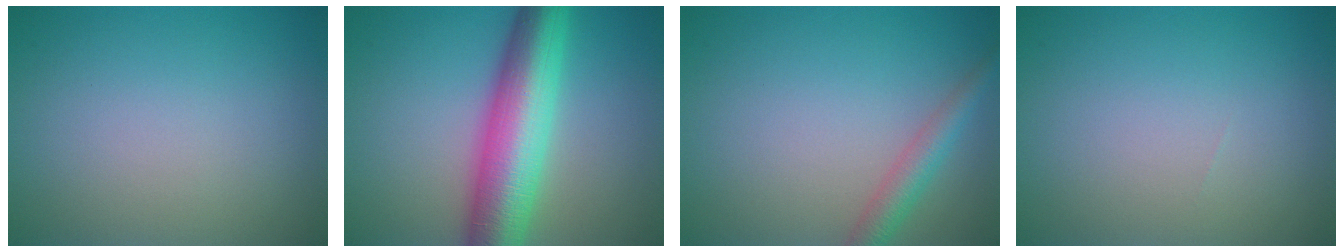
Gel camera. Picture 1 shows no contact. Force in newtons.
{"total": 9.7, "press": 9.7, "slide": 0.2}
{"total": 2.7, "press": 2.7, "slide": 0.1}
{"total": 0.0}